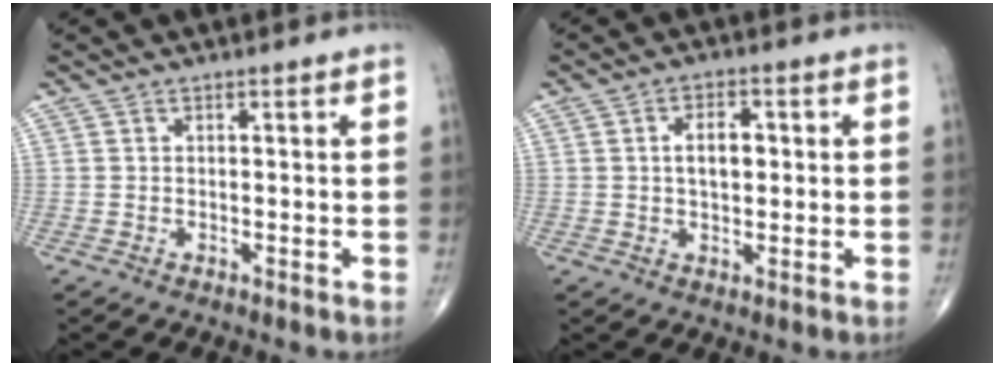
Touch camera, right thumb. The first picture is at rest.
{"total": 5.4, "force": [0.7, 3.1, 4.4], "torque": [-0.065, 0.006, 0.011]}